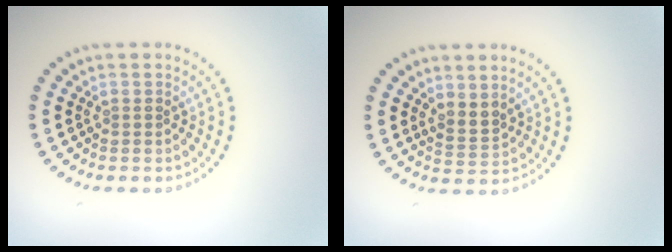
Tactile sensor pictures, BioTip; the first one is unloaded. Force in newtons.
{"total": 2.0, "press": 1.5, "slide": 1.4}